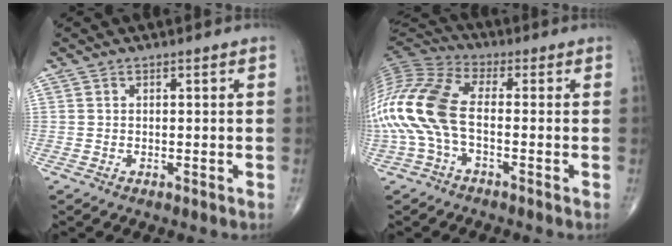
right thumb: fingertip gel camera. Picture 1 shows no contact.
{"total": 16.3, "force": [-2.2, 7.9, 14.0], "torque": [-0.323, 0.031, -0.049]}